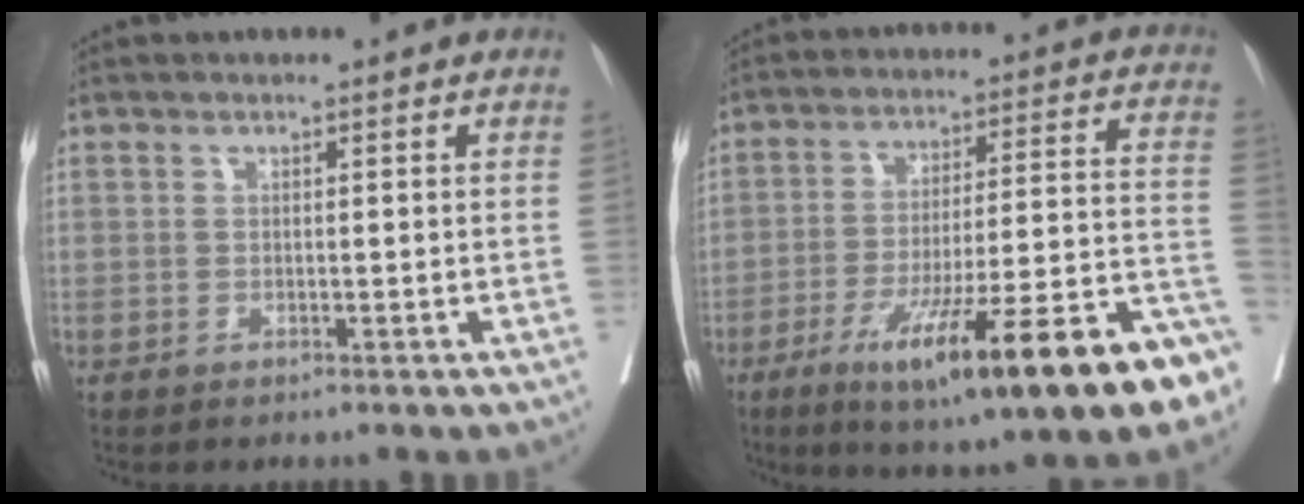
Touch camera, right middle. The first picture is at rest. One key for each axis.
{"total": 23.1, "fx": -13.3, "fy": 2.1, "fz": 18.8, "tx": -0.210, "ty": -0.014, "tz": -0.209}